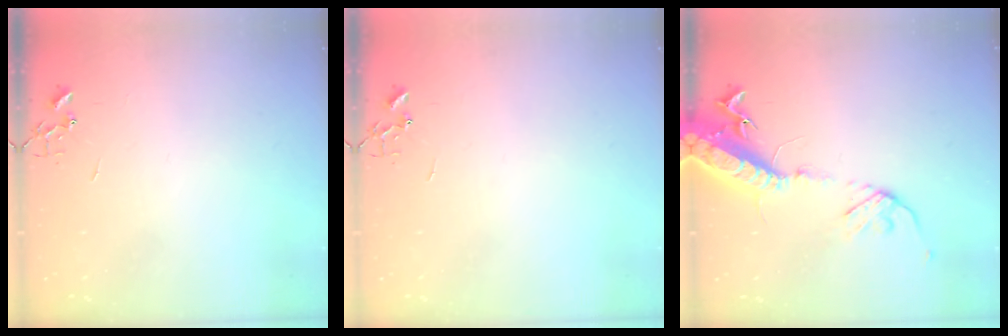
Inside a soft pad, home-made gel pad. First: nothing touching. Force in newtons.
{"total": 0.0}
{"total": 17.1, "press": 16.6, "slide": 4.0}